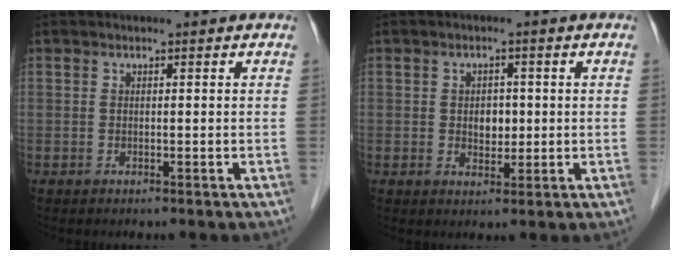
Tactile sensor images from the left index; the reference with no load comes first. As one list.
[{"total": 2.9, "force": [0.1, 2.1, 2.0], "torque": [-0.030, 0.004, 0.006]}]